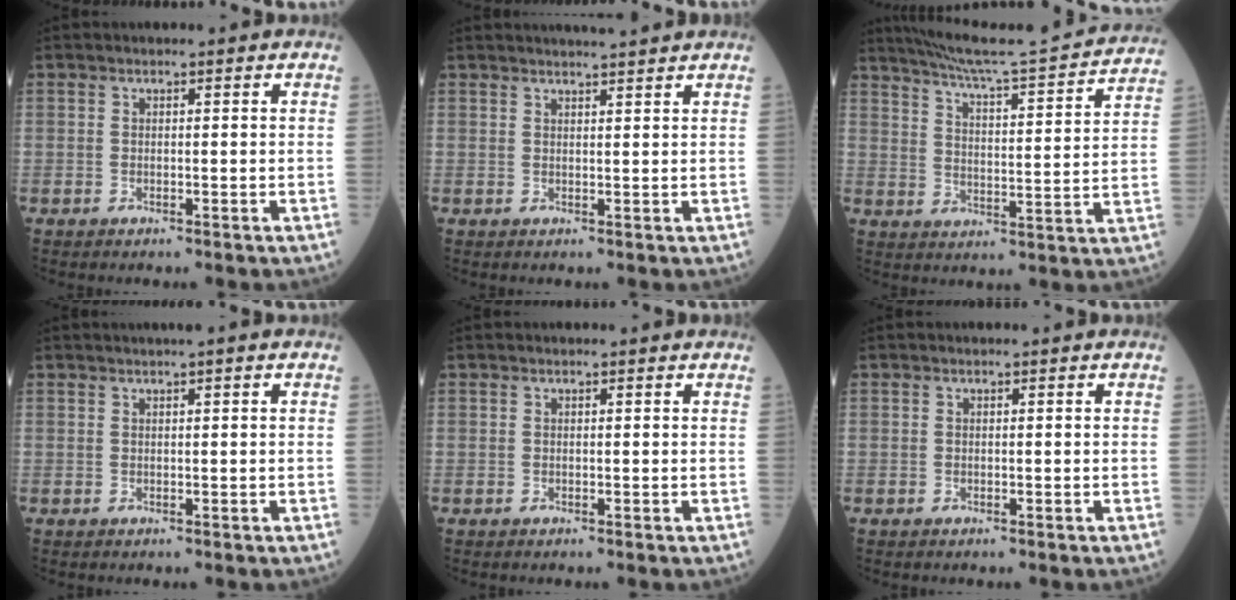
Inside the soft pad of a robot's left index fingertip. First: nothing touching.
{"total": 4.9, "force": [4.5, -0.4, 1.7], "torque": [-0.020, 0.019, 0.057]}
{"total": 21.1, "force": [19.6, -0.2, 7.8], "torque": [-0.129, -0.032, 0.260]}
{"total": 1.3, "force": [0.8, -0.1, 1.1], "torque": [-0.016, 0.009, 0.014]}
{"total": 1.3, "force": [-1.1, -0.1, -0.6], "torque": [0.006, 0.002, -0.019]}
{"total": 0.0}